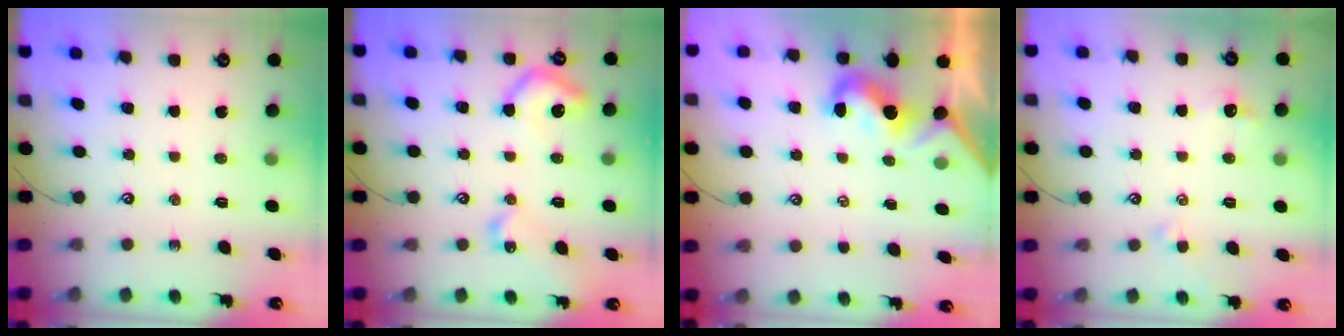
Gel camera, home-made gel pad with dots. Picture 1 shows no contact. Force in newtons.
{"total": 10.1, "press": 10.0, "slide": 0.9}
{"total": 2.0, "press": 1.9, "slide": 0.6}
{"total": 1.0, "press": 0.9, "slide": 0.6}